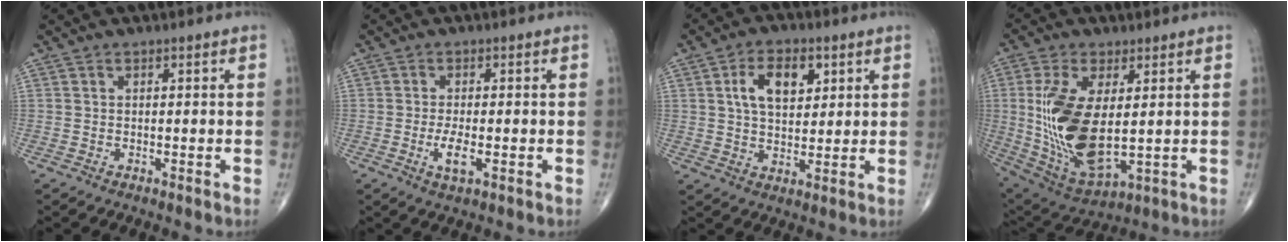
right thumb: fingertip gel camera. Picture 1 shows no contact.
{"total": 3.9, "force": [-1.1, 1.3, 3.5], "torque": [-0.072, -0.005, -0.019]}
{"total": 9.1, "force": [3.1, 5.3, 6.7], "torque": [-0.094, -0.007, 0.054]}
{"total": 17.5, "force": [1.5, 7.5, 15.7], "torque": [-0.322, -0.023, 0.050]}